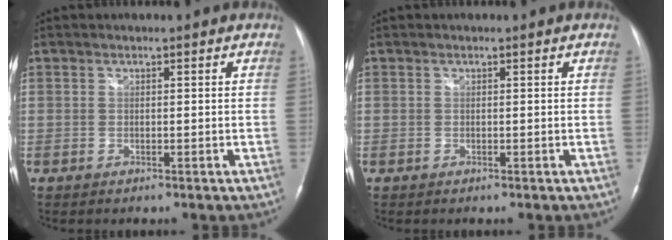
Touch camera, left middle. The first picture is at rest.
{"total": 0.0}